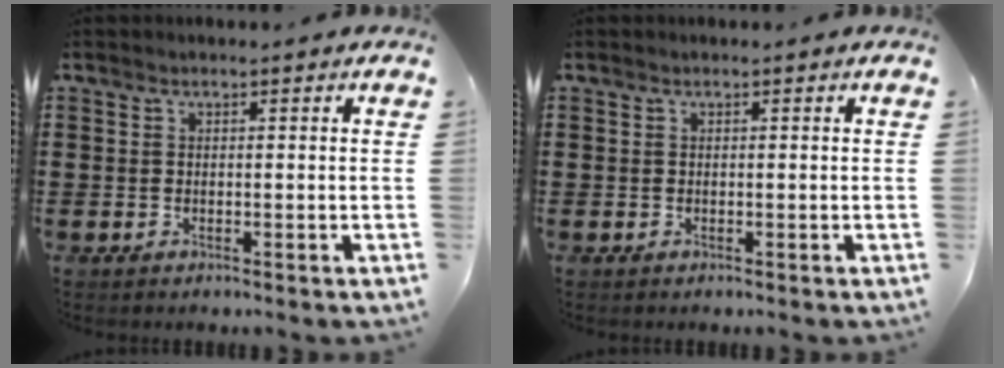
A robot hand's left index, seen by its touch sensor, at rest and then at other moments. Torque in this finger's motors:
{"motor_torque": [0.00, 0.00, 0.02, 0.00]}